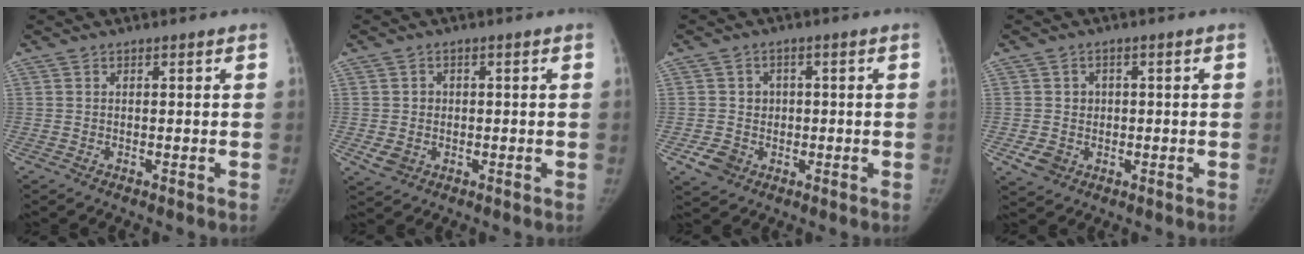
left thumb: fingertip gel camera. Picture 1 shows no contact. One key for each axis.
{"total": 4.0, "fx": -0.8, "fy": 3.6, "fz": 1.6, "tx": -0.013, "ty": 0.005, "tz": -0.005}
{"total": 5.5, "fx": -1.3, "fy": 5.1, "fz": 1.6, "tx": -0.001, "ty": 0.010, "tz": -0.018}
{"total": 4.8, "fx": -0.9, "fy": 4.4, "fz": 1.7, "tx": -0.007, "ty": 0.006, "tz": -0.008}